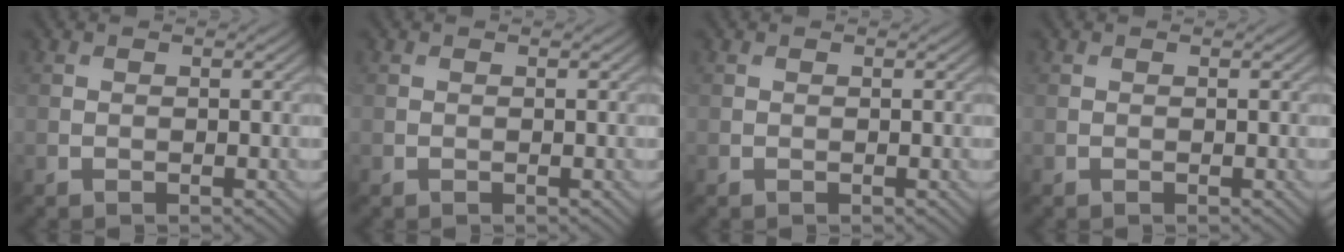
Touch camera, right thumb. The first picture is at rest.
{"total": 0.0}
{"total": 0.0}
{"total": 0.0}